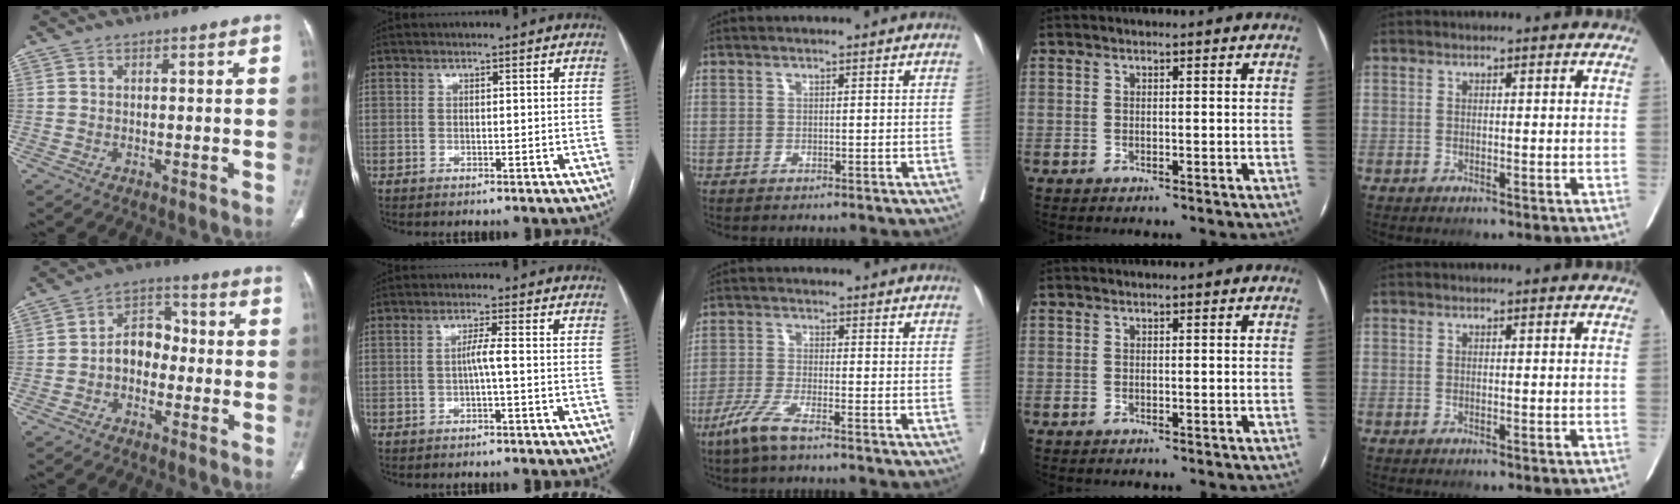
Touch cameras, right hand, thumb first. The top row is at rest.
{"thumb": {"total": 7.0, "force": [-1.1, 5.7, 3.8], "torque": [-0.035, 0.036, -0.035]}, "index": {"total": 2.3, "force": [-0.5, -0.2, 2.3], "torque": [-0.039, 0.003, -0.008]}, "middle": {"total": 4.9, "force": [-3.4, 0.2, 3.6], "torque": [-0.080, -0.011, -0.073]}}